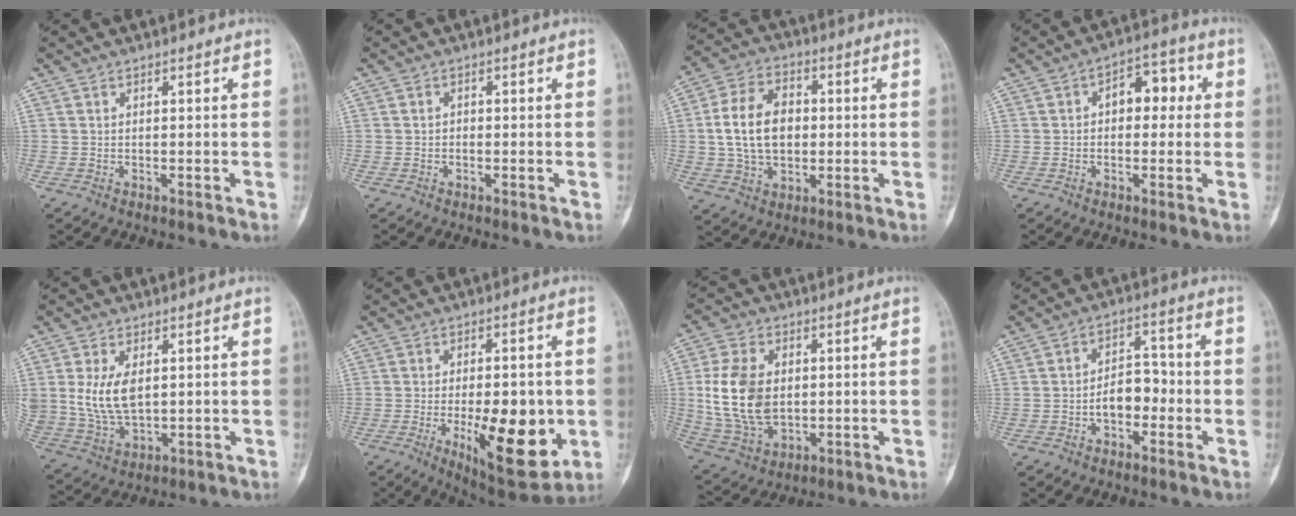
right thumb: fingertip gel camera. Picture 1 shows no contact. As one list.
[{"total": 0.7, "force": [-0.2, 0.6, 0.2], "torque": [0.003, 0.004, -0.008]}, {"total": 13.1, "force": [0.5, 9.0, 9.5], "torque": [-0.157, 0.015, 0.009]}, {"total": 7.9, "force": [1.1, 4.9, 6.1], "torque": [-0.050, 0.026, 0.008]}, {"total": 9.8, "force": [1.7, 5.7, 7.8], "torque": [-0.154, -0.012, 0.049]}, {"total": 17.0, "force": [-3.7, 6.9, 15.0], "torque": [-0.198, -0.012, -0.040]}, {"total": 15.0, "force": [0.8, 10.1, 11.0], "torque": [-0.200, -0.004, 0.025]}, {"total": 6.7, "force": [-2.0, 4.3, 4.7], "torque": [-0.054, 0.032, -0.043]}]